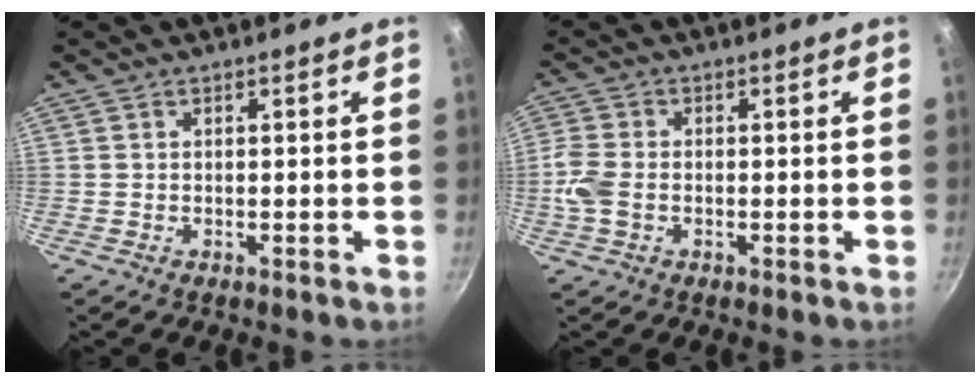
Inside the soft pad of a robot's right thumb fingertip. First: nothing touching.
{"total": 5.2, "force": [-1.1, 3.6, 3.6], "torque": [-0.083, 0.007, -0.030]}